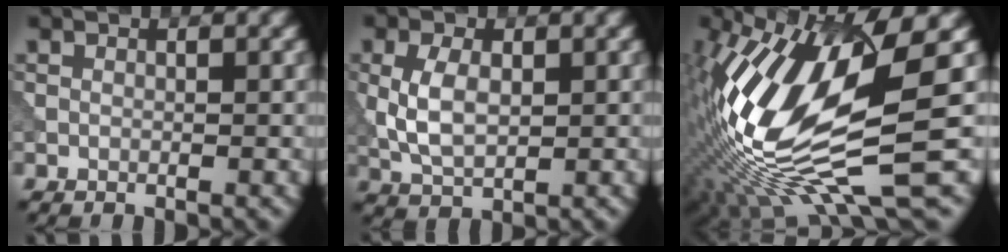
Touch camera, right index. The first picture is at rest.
{"total": 3.6, "force": [0.2, 2.0, 3.0], "torque": [-0.068, 0.003, 0.007]}
{"total": 13.9, "force": [0.0, 4.1, 13.2], "torque": [-0.283, 0.000, 0.009]}